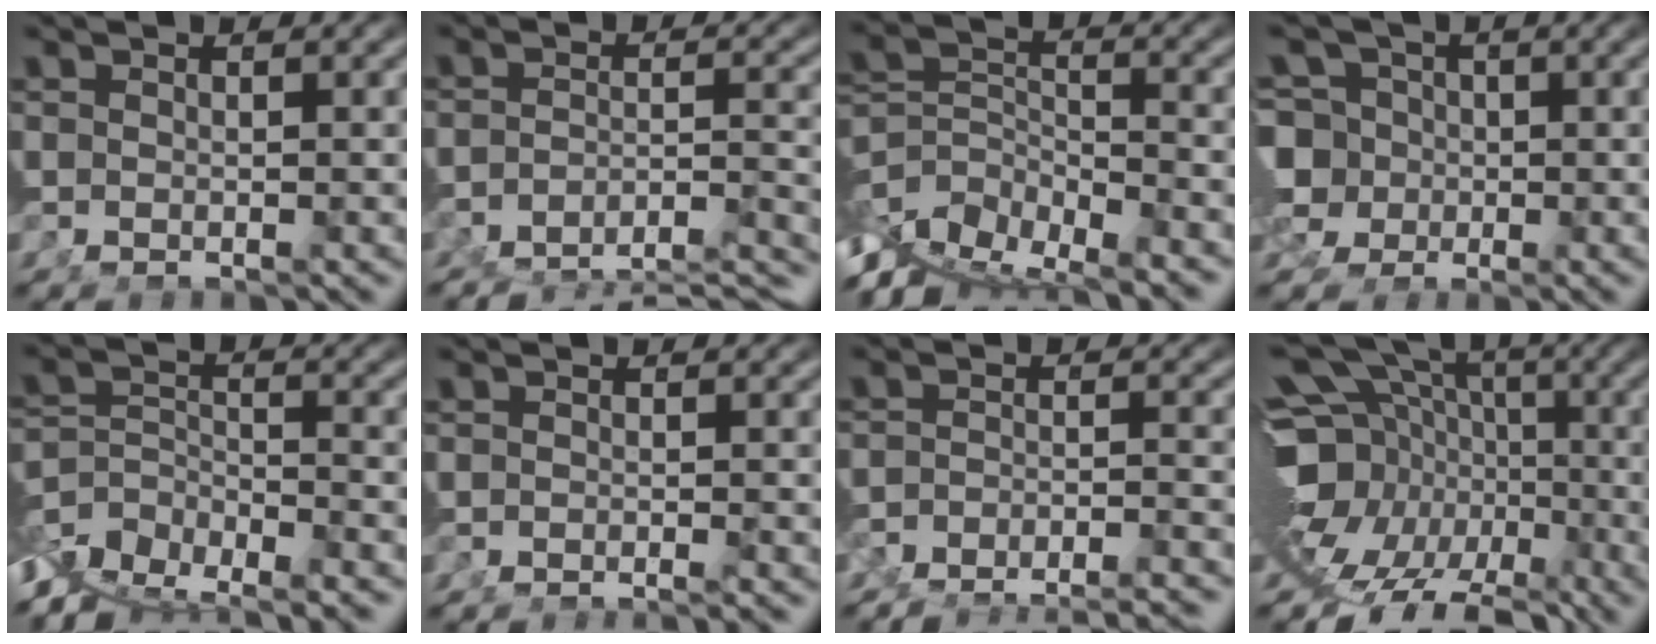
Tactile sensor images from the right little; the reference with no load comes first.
{"total": 11.9, "force": [-10.6, 4.3, 3.4], "torque": [-0.035, -0.030, -0.159]}
{"total": 9.9, "force": [-5.1, 6.1, 5.9], "torque": [-0.124, -0.069, -0.056]}
{"total": 11.5, "force": [-1.9, 10.6, 4.1], "torque": [-0.103, -0.045, -0.031]}
{"total": 8.9, "force": [-5.1, 5.4, 4.9], "torque": [-0.099, -0.052, -0.070]}
{"total": 1.8, "force": [-1.7, -0.4, 0.3], "torque": [0.003, 0.003, -0.030]}
{"total": 8.7, "force": [-8.5, 1.6, 1.4], "torque": [0.003, -0.020, -0.130]}
{"total": 18.5, "force": [-3.8, 14.6, 10.7], "torque": [-0.195, -0.051, -0.050]}